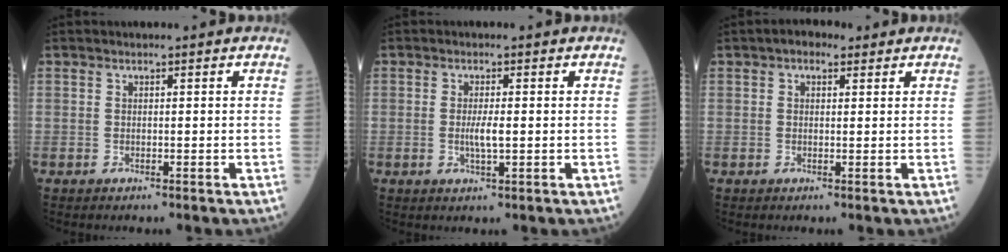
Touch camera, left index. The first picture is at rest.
{"total": 2.6, "force": [-0.2, 0.3, 2.6], "torque": [-0.054, -0.003, -0.003]}
{"total": 2.2, "force": [1.3, 1.3, 1.2], "torque": [-0.021, 0.013, 0.016]}